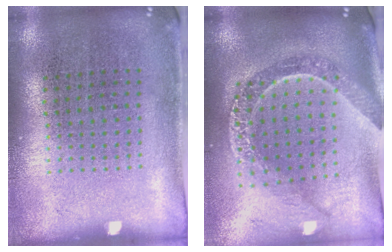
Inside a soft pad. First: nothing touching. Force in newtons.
{"total": 2.7, "press": 2.2, "slide": 1.6}